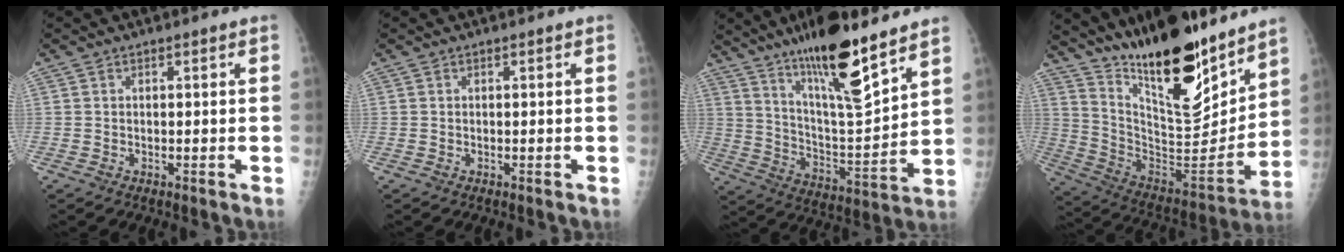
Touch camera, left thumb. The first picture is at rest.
{"total": 0.0}
{"total": 19.2, "force": [13.3, 3.1, 13.5], "torque": [-0.207, -0.077, 0.233]}
{"total": 24.8, "force": [18.5, 7.0, 14.9], "torque": [-0.207, -0.101, 0.315]}